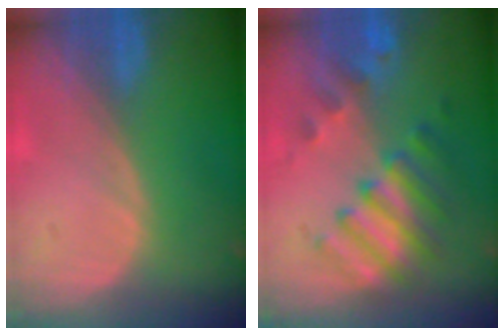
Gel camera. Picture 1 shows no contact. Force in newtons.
{"total": 7.9, "press": 7.6, "slide": 1.9}